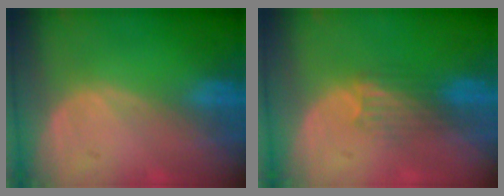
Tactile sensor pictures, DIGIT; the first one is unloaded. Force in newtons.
{"total": 3.3, "press": 3.2, "slide": 0.8}